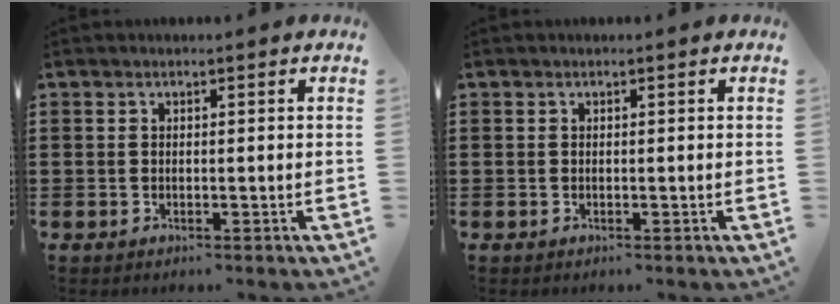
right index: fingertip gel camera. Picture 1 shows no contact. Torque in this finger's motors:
{"motor_torque": [-0.09, 0.30, 0.00, 0.02]}